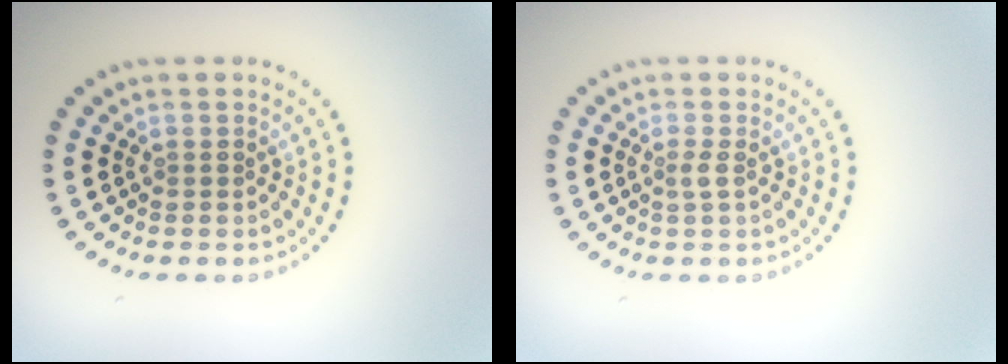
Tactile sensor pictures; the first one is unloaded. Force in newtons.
{"total": 0.9, "press": 0.6, "slide": 0.7}